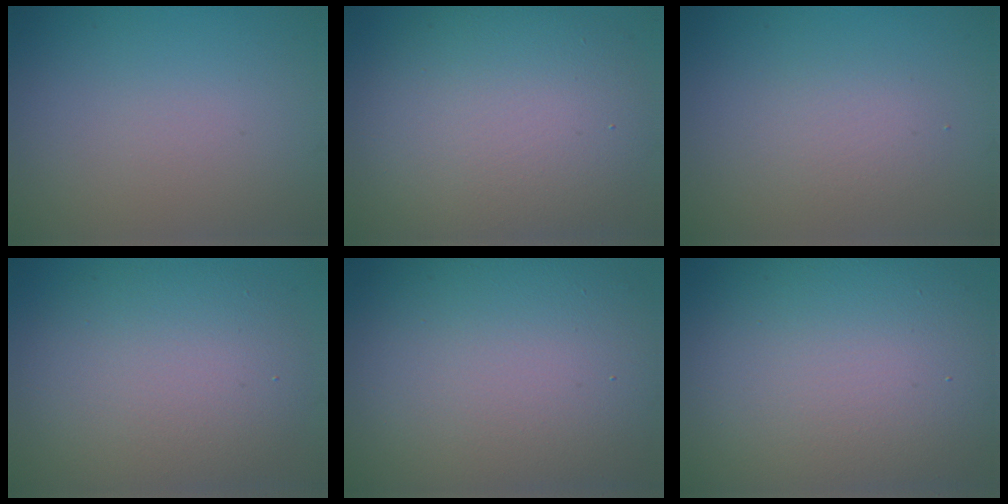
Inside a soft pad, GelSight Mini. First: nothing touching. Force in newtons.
{"total": 10.2, "press": 10.2, "slide": 0.5}
{"total": 1.9, "press": 1.9, "slide": 0.0}
{"total": 8.9, "press": 8.8, "slide": 0.7}
{"total": 15.4, "press": 15.4, "slide": 0.9}
{"total": 15.1, "press": 15.1, "slide": 0.5}